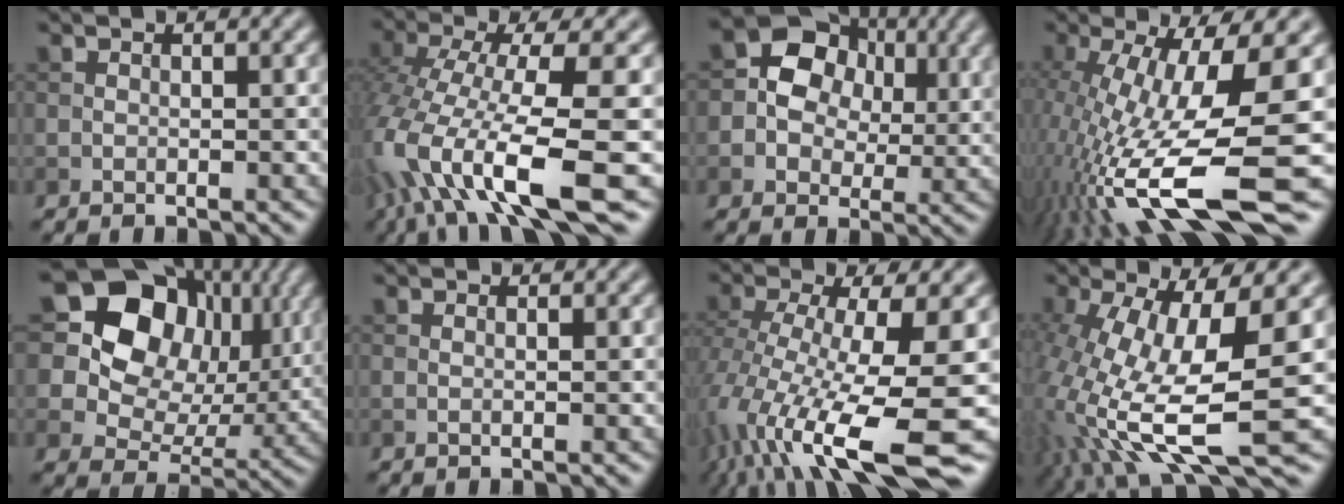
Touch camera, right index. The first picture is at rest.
{"total": 11.9, "force": [-5.1, 3.3, 10.2], "torque": [-0.208, -0.013, -0.089]}
{"total": 6.8, "force": [1.4, 5.5, 3.8], "torque": [-0.064, 0.008, 0.005]}
{"total": 14.9, "force": [-3.6, 4.2, 13.8], "torque": [-0.265, -0.019, -0.051]}
{"total": 16.2, "force": [6.8, 12.2, 8.1], "torque": [-0.174, 0.059, 0.122]}
{"total": 0.5, "force": [0.0, 0.1, 0.5], "torque": [-0.008, 0.000, -0.002]}
{"total": 14.0, "force": [-6.0, 3.9, 12.0], "torque": [-0.239, -0.023, -0.093]}
{"total": 14.0, "force": [-2.2, 4.8, 13.0], "torque": [-0.275, -0.027, -0.028]}